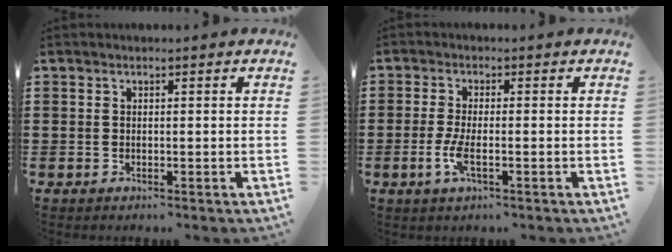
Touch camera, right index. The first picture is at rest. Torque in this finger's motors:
{"motor_torque": [0.79, 1.35, 0.11, 0.03]}